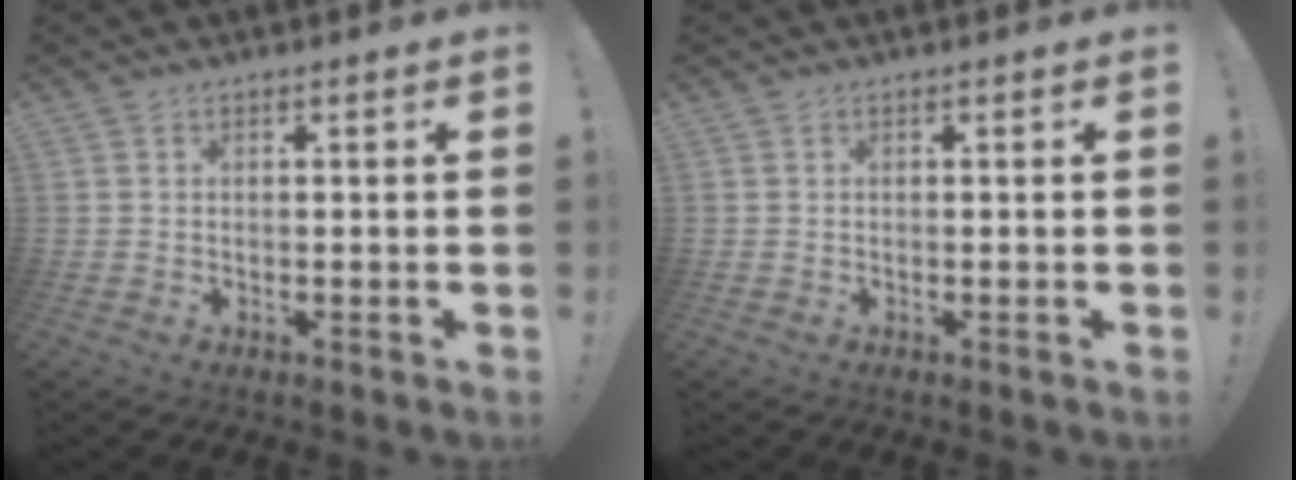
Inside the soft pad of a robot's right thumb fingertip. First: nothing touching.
{"total": 0.0}